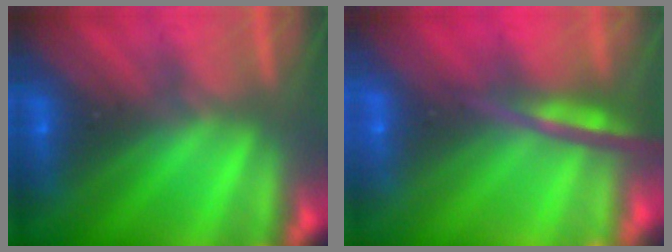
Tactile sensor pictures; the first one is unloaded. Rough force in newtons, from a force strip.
{"total": 7.5}